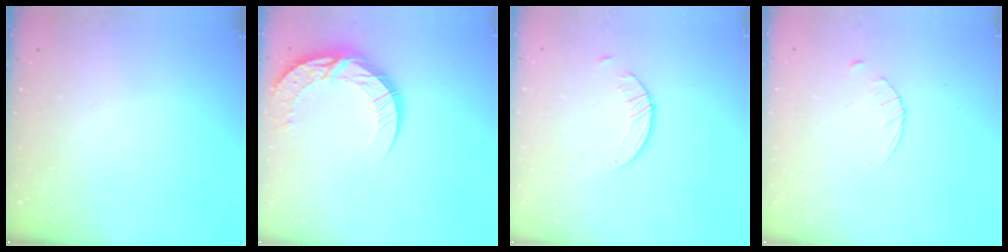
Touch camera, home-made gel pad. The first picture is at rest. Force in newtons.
{"total": 13.9, "press": 13.8, "slide": 1.4}
{"total": 2.6, "press": 2.6, "slide": 0.3}
{"total": 2.9, "press": 2.9, "slide": 0.4}